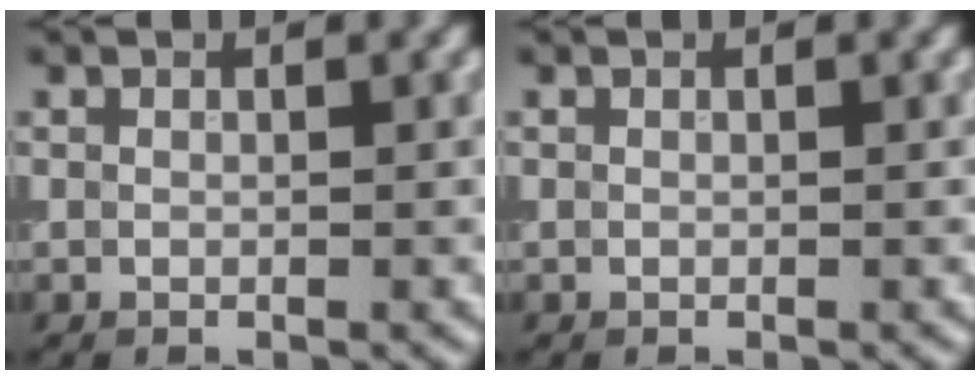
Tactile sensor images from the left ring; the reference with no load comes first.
{"total": 0.0}